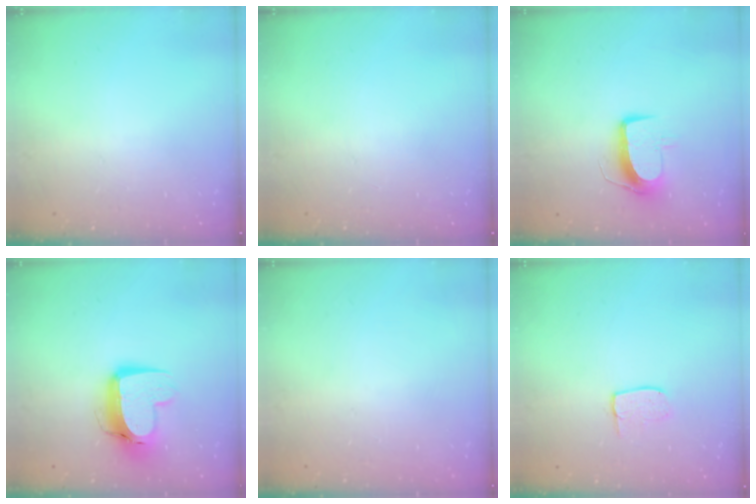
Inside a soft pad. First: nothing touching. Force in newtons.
{"total": 0.0}
{"total": 9.8, "press": 9.8, "slide": 0.4}
{"total": 12.0, "press": 12.0, "slide": 1.2}
{"total": 0.0}
{"total": 5.6, "press": 5.6, "slide": 0.3}